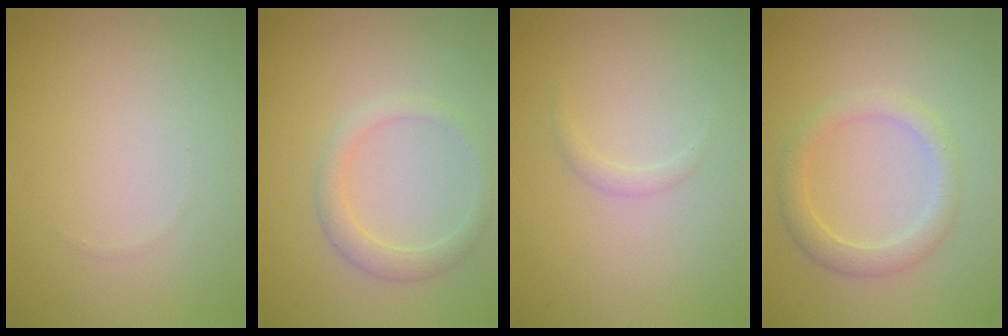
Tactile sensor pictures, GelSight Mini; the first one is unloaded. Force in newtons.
{"total": 2.2, "press": 2.1, "slide": 0.1}
{"total": 0.8, "press": 0.8, "slide": 0.1}
{"total": 2.6, "press": 2.6, "slide": 0.1}